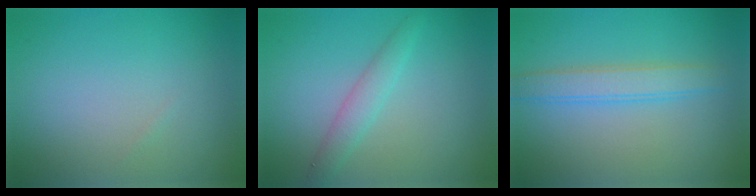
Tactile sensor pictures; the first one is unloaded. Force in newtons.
{"total": 2.5, "press": 2.5, "slide": 0.1}
{"total": 2.9, "press": 2.9, "slide": 0.0}